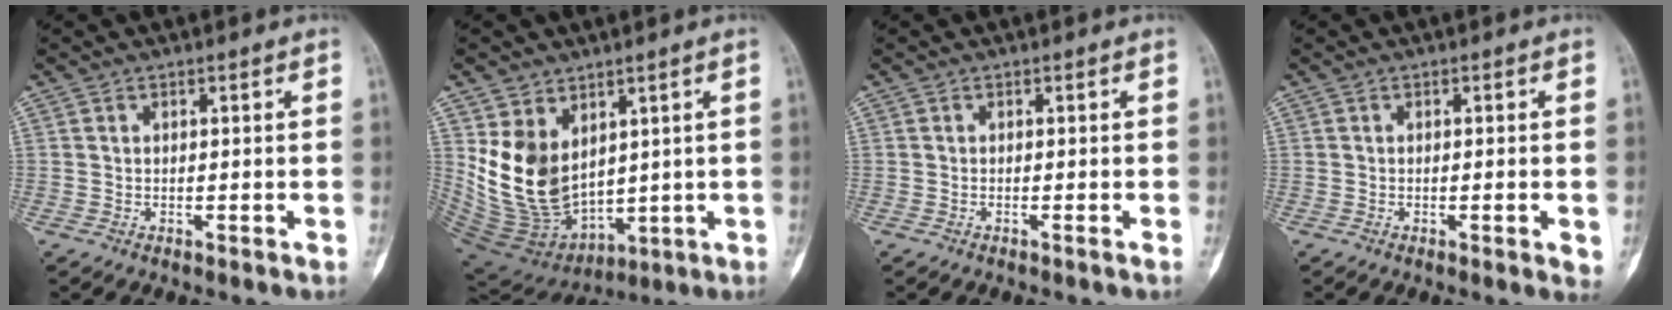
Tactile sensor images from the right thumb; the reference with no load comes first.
{"total": 14.8, "force": [3.5, 10.0, 10.3], "torque": [-0.163, -0.031, 0.098]}
{"total": 0.0}
{"total": 2.7, "force": [-0.6, 0.6, 2.6], "torque": [-0.037, -0.005, -0.006]}